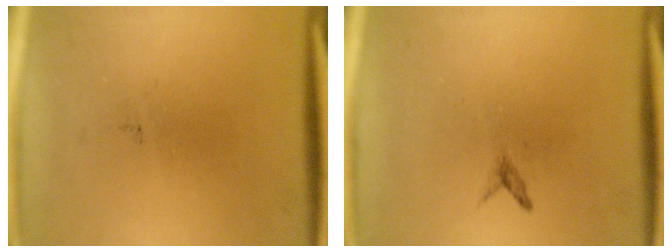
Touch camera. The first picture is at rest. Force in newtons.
{"total": 0.7}